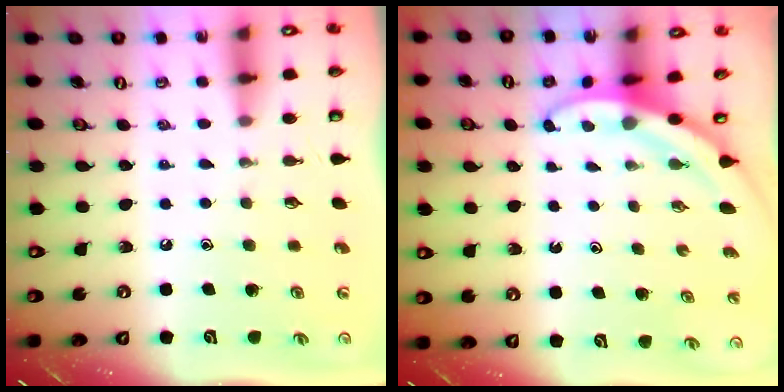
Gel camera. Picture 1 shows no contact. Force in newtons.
{"total": 3.4, "press": 3.4, "slide": 0.1}